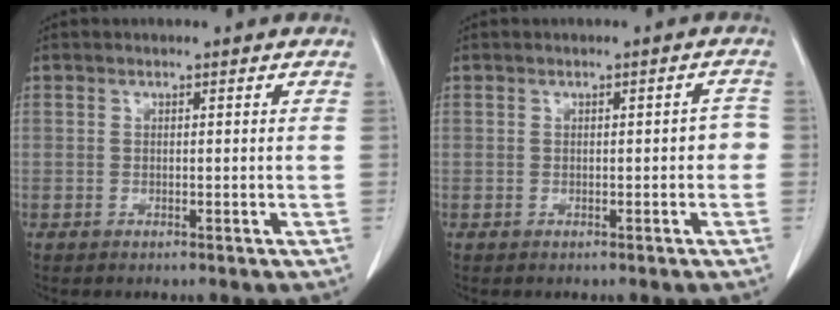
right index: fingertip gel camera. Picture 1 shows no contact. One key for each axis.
{"total": 1.7, "fx": -0.3, "fy": 0.9, "fz": 1.4, "tx": -0.009, "ty": 0.011, "tz": -0.003}